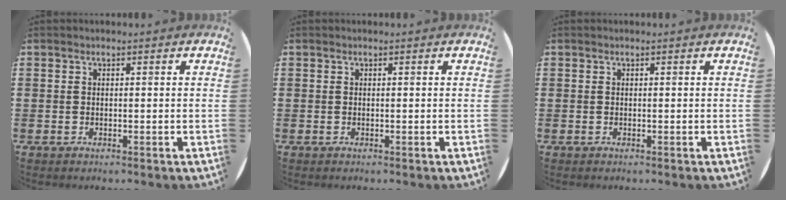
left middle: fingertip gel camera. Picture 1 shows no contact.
{"total": 0.0}
{"total": 0.0}